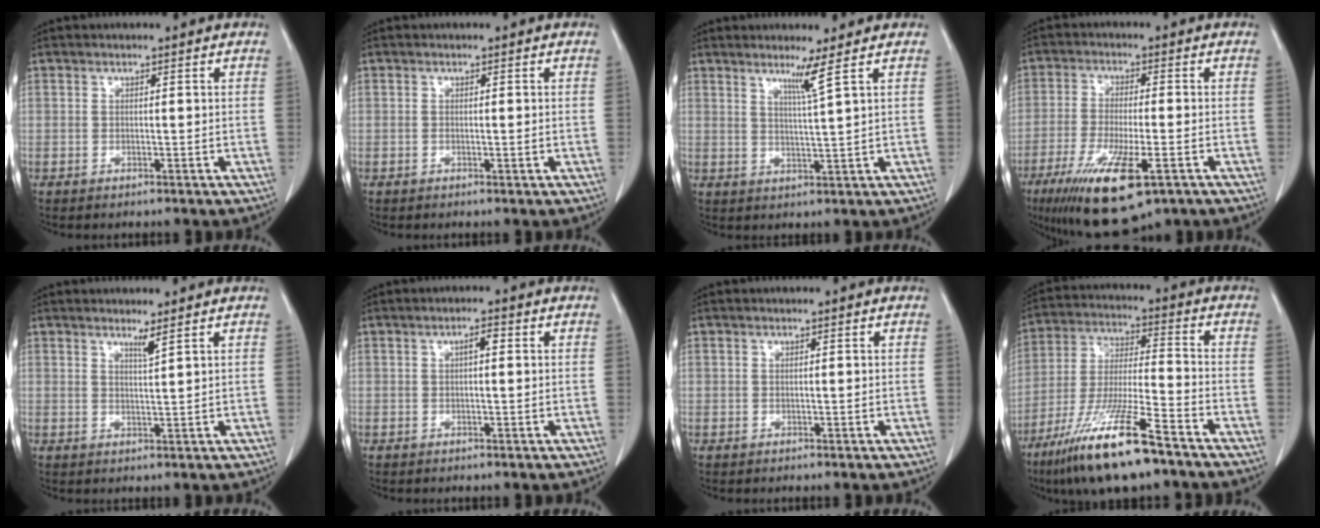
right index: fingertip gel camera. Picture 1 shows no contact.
{"total": 0.8, "force": [-0.2, 0.2, 0.7], "torque": [-0.013, -0.002, -0.001]}
{"total": 3.2, "force": [1.9, -1.5, 2.1], "torque": [-0.041, -0.018, 0.040]}
{"total": 14.1, "force": [-7.6, 3.0, 11.5], "torque": [-0.214, -0.039, -0.124]}
{"total": 1.6, "force": [1.2, -0.5, 0.9], "torque": [-0.020, -0.013, 0.024]}
{"total": 1.3, "force": [0.2, 0.2, 1.2], "torque": [-0.020, 0.004, 0.003]}
{"total": 0.0}
{"total": 16.2, "force": [-10.7, 1.5, 12.1], "torque": [-0.255, -0.044, -0.201]}